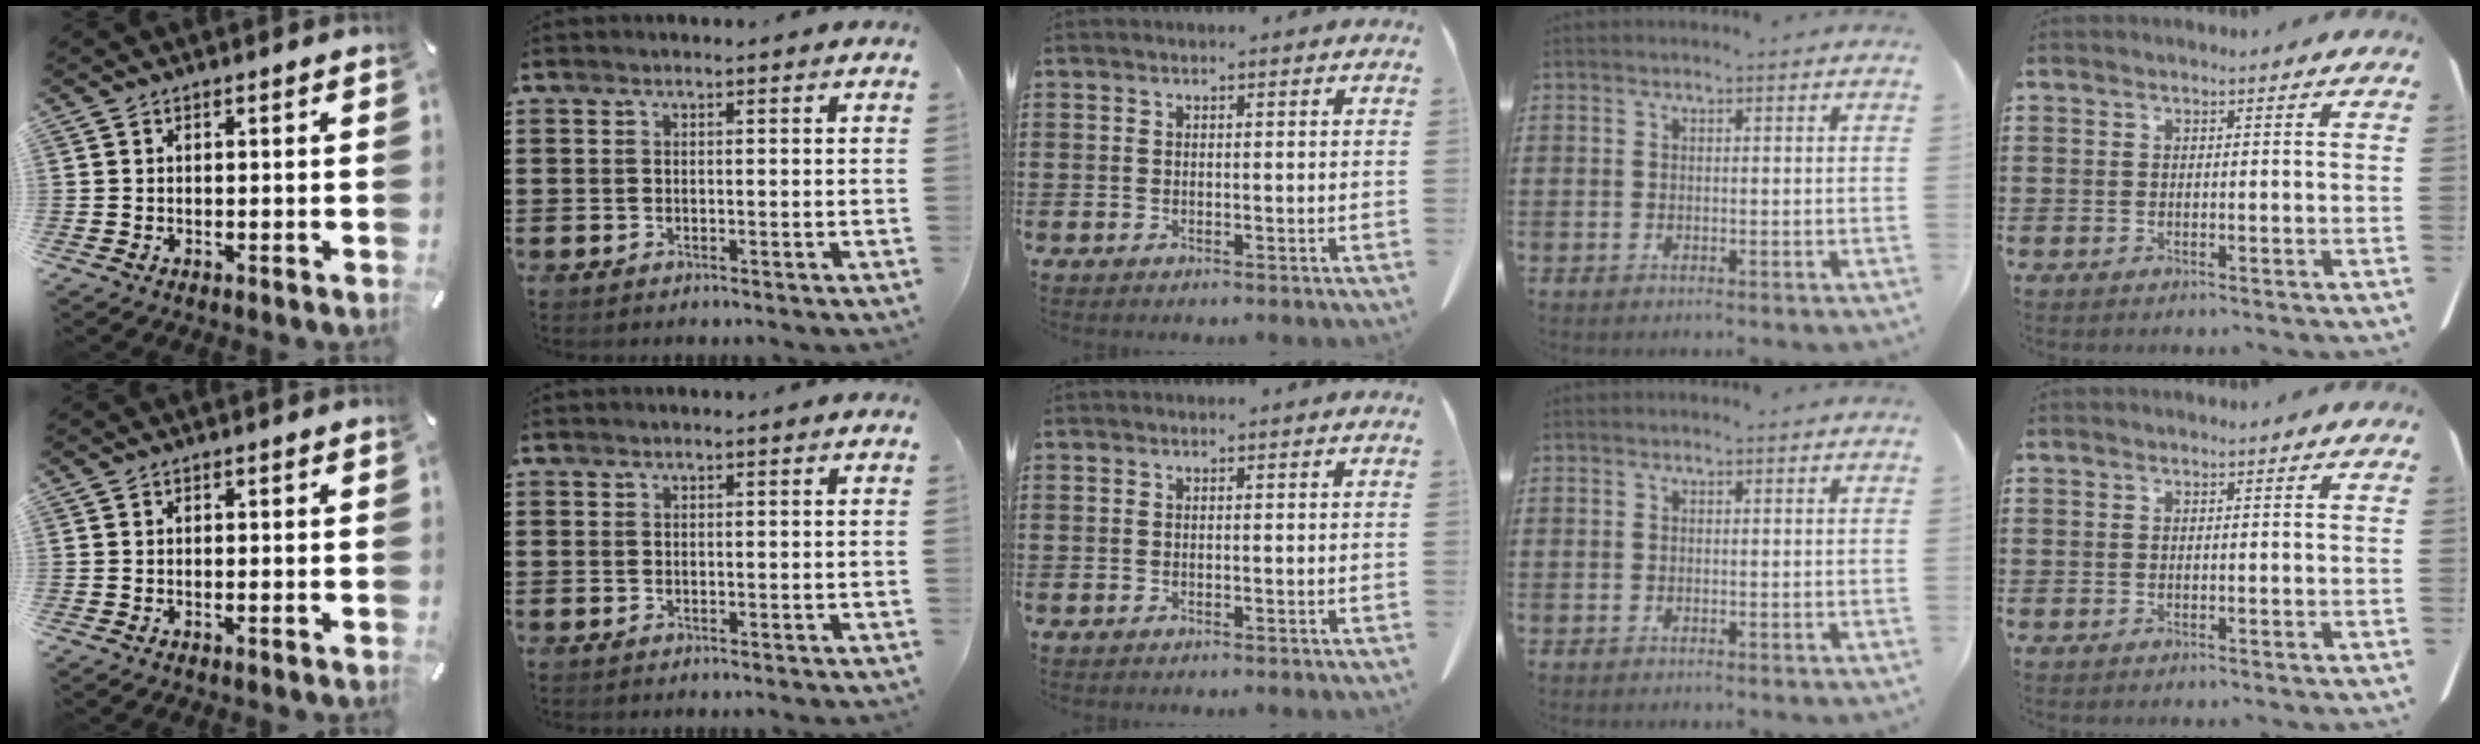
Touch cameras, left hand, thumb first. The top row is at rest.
{"thumb": {"total": 0.5, "force": [-0.2, 0.1, 0.5], "torque": [-0.010, -0.003, -0.003]}}